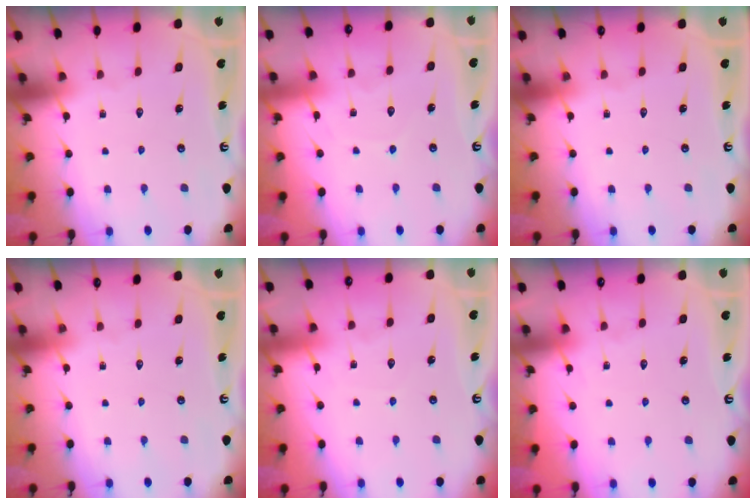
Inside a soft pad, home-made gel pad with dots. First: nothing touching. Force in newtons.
{"total": 4.5, "press": 4.5, "slide": 0.6}
{"total": 0.0}
{"total": 0.0}
{"total": 4.7, "press": 4.7, "slide": 0.7}
{"total": 3.5, "press": 3.5, "slide": 0.5}